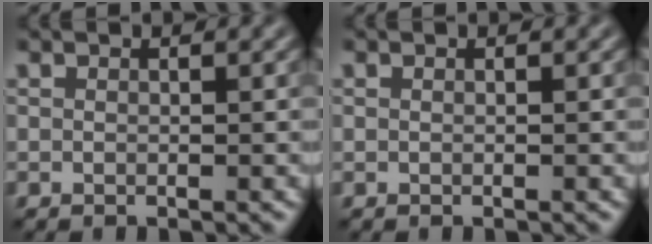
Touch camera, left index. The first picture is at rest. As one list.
[{"total": 0.0}]